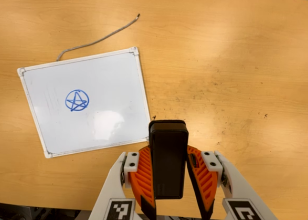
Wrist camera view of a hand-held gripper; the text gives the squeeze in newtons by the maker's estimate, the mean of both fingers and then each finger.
{"total": 5.8, "left": 5.0, "right": 6.6}